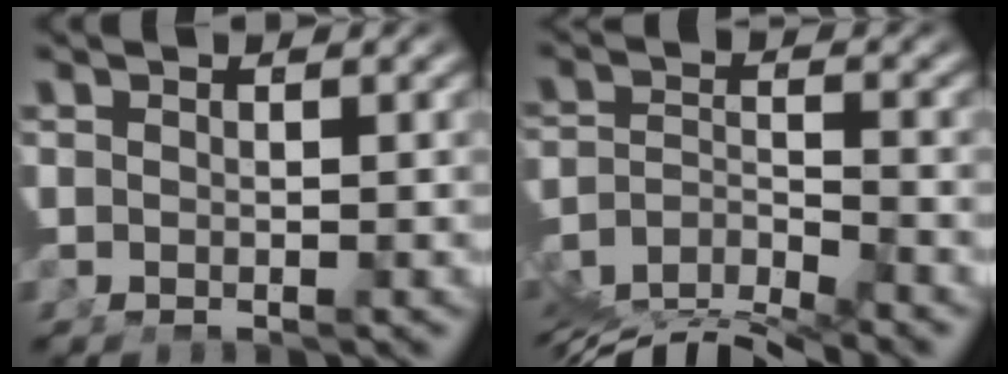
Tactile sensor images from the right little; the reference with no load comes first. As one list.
[{"total": 8.8, "force": [-5.6, 5.2, 4.5], "torque": [-0.089, -0.043, -0.079]}]